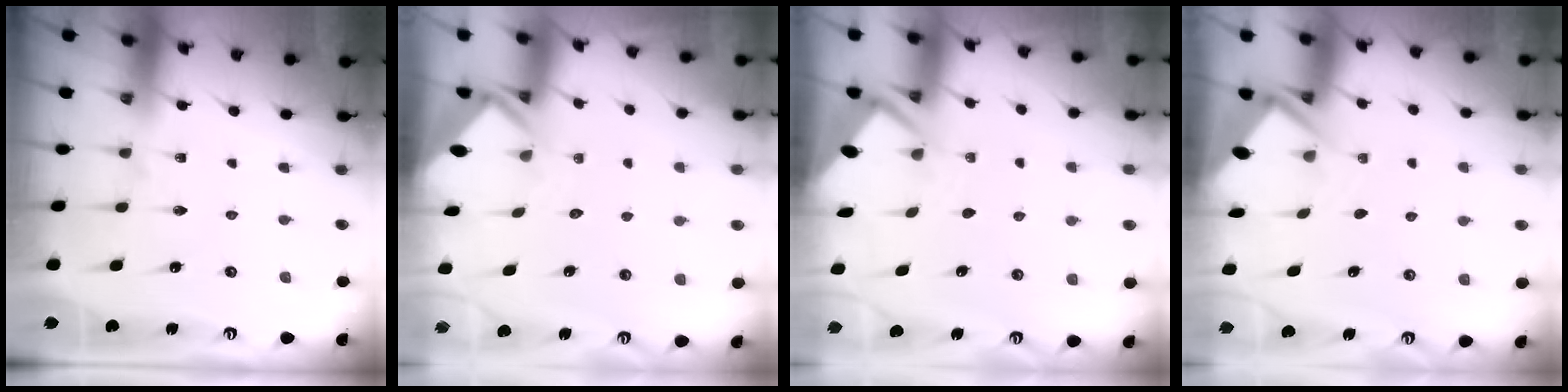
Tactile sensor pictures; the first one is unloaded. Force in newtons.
{"total": 3.1, "press": 3.1, "slide": 0.3}
{"total": 2.6, "press": 2.6, "slide": 0.4}
{"total": 2.9, "press": 2.9, "slide": 0.4}